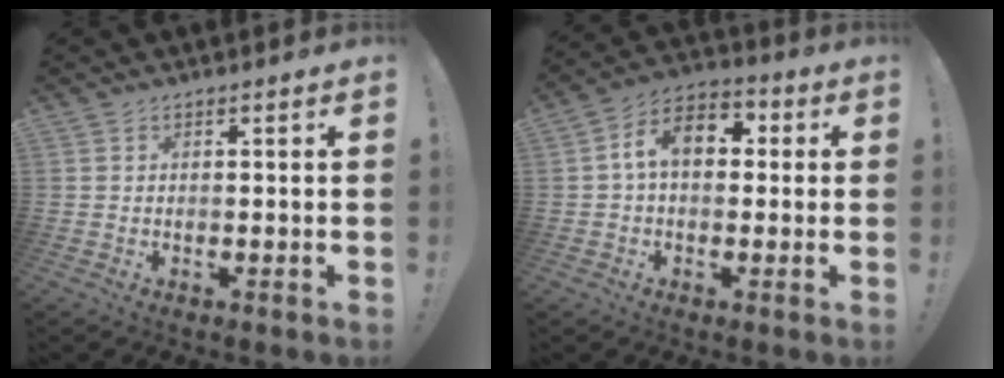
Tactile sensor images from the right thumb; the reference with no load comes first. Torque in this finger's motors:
{"motor_torque": [1.34, 1.52, 1.07, -0.31, 0.02]}